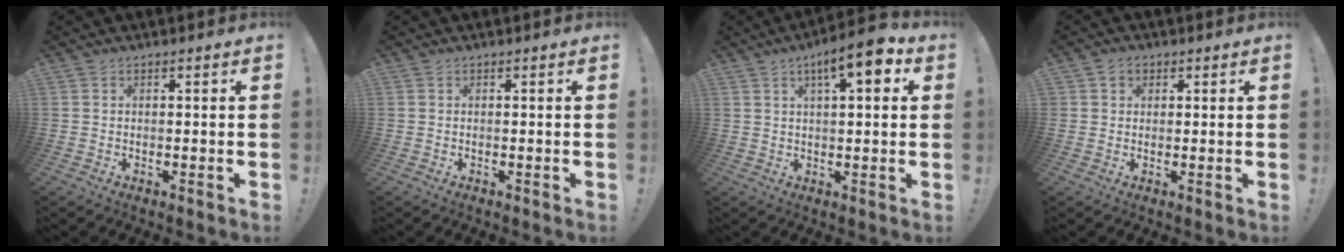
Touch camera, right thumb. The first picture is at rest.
{"total": 0.0}
{"total": 9.1, "force": [4.1, 2.3, 7.9], "torque": [-0.111, -0.020, 0.060]}
{"total": 2.4, "force": [1.2, 2.0, 0.6], "torque": [-0.005, -0.002, 0.020]}